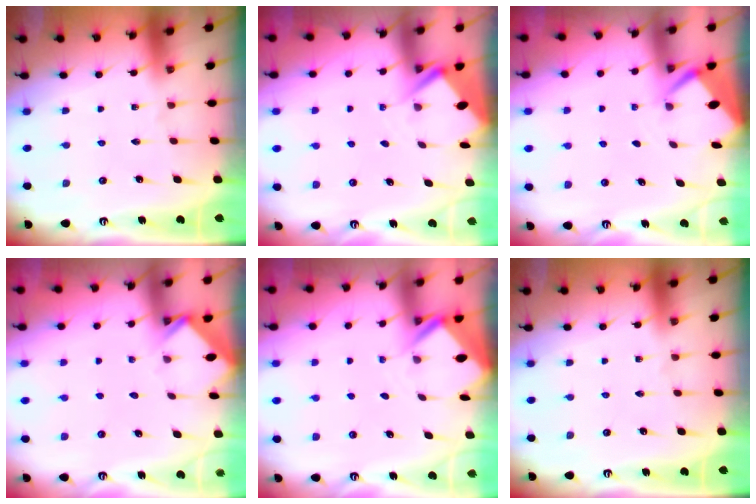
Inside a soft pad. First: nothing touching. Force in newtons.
{"total": 2.8, "press": 2.8, "slide": 0.4}
{"total": 2.7, "press": 2.7, "slide": 0.3}
{"total": 3.5, "press": 3.5, "slide": 0.5}
{"total": 2.3, "press": 2.3, "slide": 0.1}
{"total": 0.0}